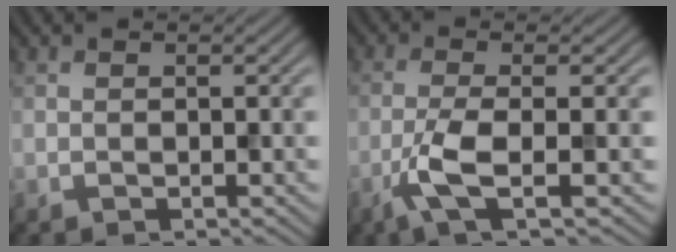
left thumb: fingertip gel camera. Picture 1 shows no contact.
{"total": 5.1, "force": [-1.8, 1.0, 4.6], "torque": [-0.094, 0.004, -0.047]}